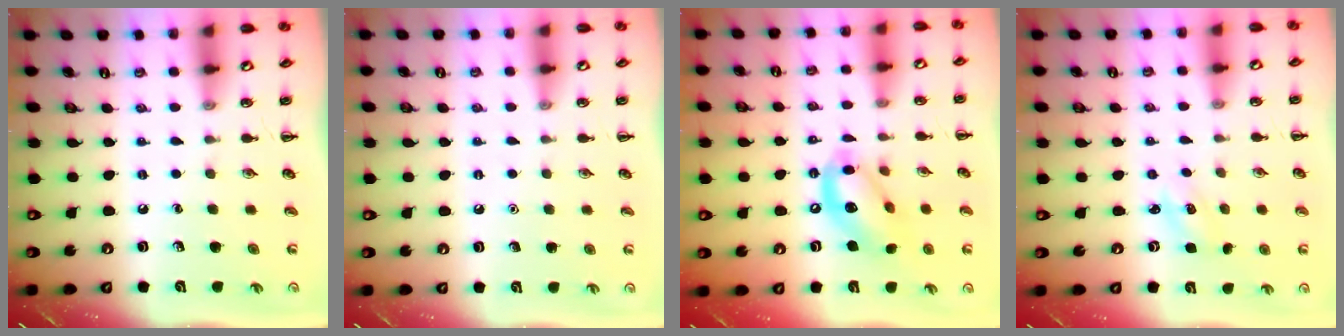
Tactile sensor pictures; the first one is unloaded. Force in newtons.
{"total": 1.6, "press": 1.6, "slide": 0.1}
{"total": 13.5, "press": 13.0, "slide": 3.6}
{"total": 2.2, "press": 2.1, "slide": 0.6}